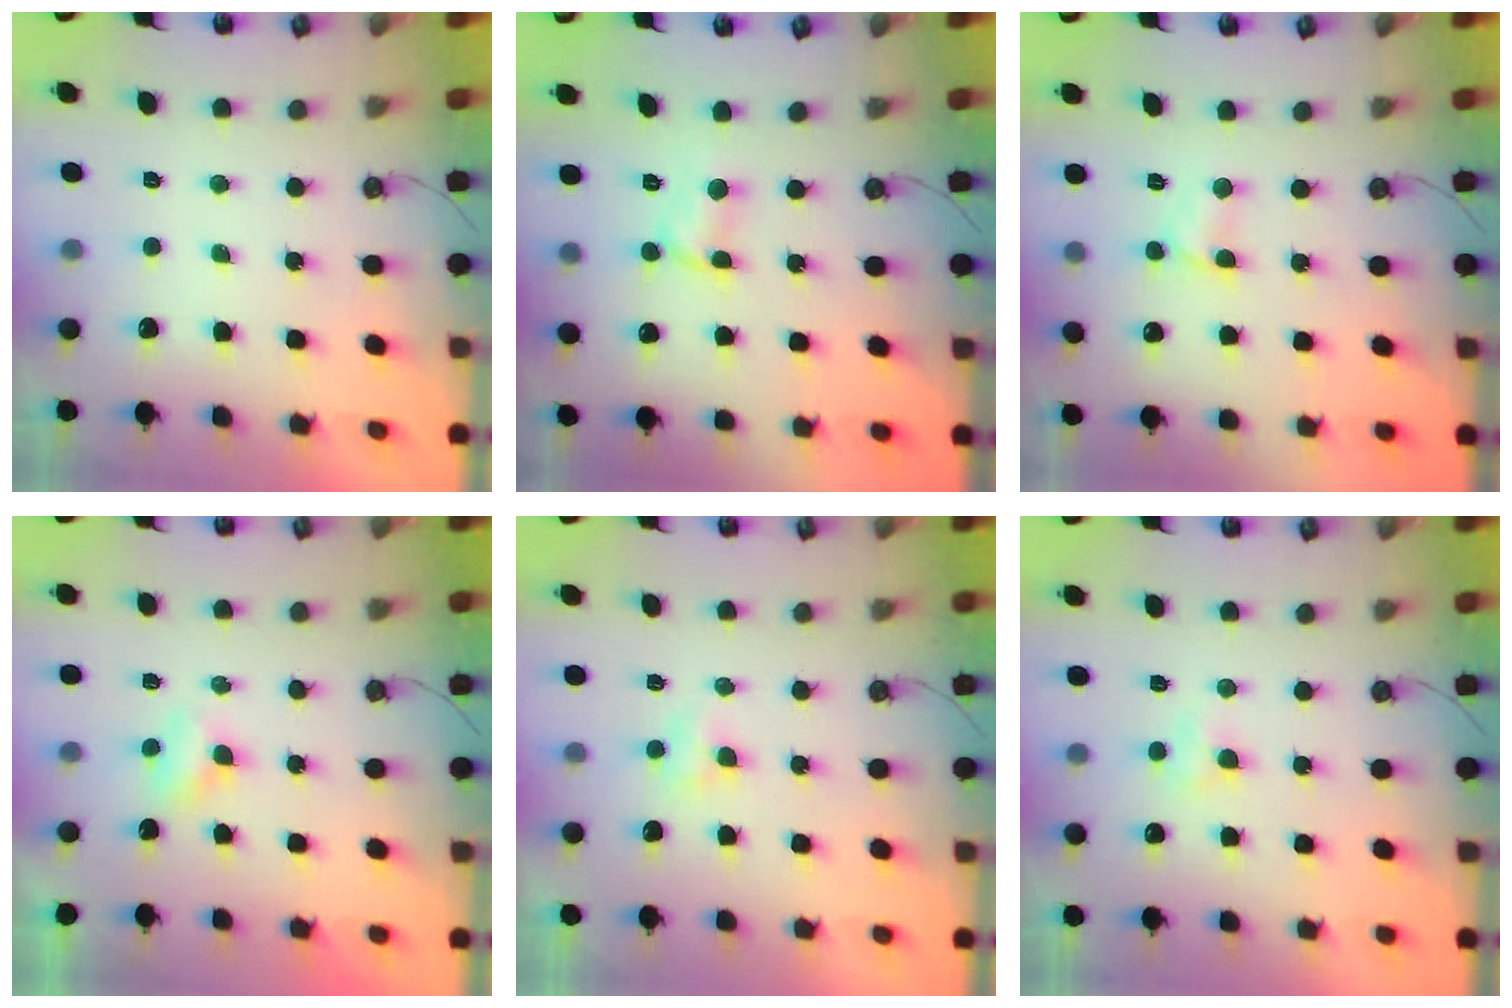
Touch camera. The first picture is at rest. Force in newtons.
{"total": 2.3, "press": 2.3, "slide": 0.1}
{"total": 2.4, "press": 2.3, "slide": 0.4}
{"total": 2.4, "press": 2.4, "slide": 0.6}
{"total": 2.6, "press": 2.6, "slide": 0.3}
{"total": 3.2, "press": 3.2, "slide": 0.4}